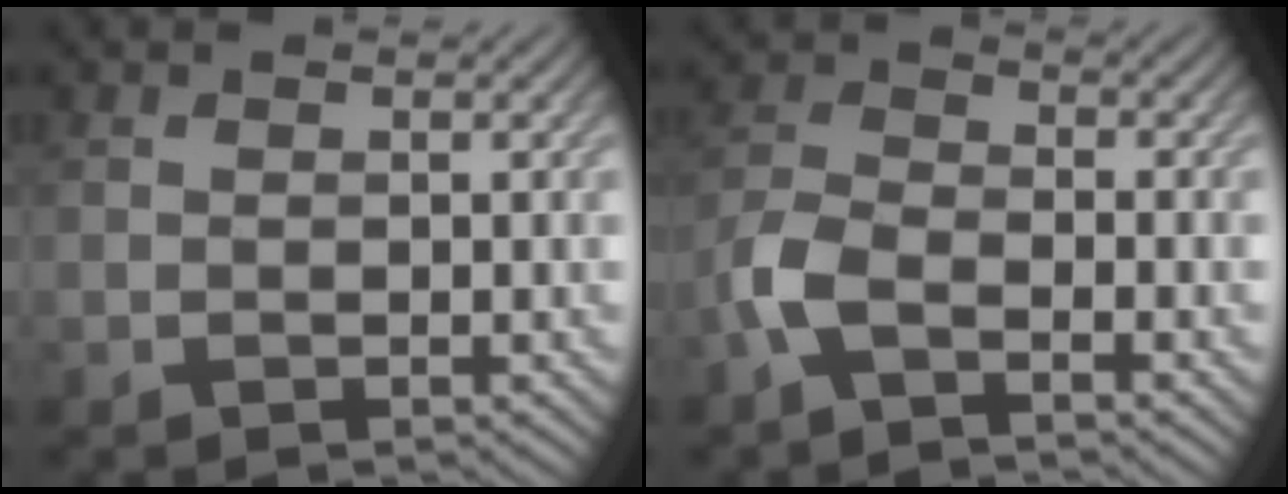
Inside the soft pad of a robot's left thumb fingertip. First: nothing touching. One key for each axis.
{"total": 4.8, "fx": -2.9, "fy": 2.0, "fz": 3.2, "tx": -0.078, "ty": -0.002, "tz": -0.076}